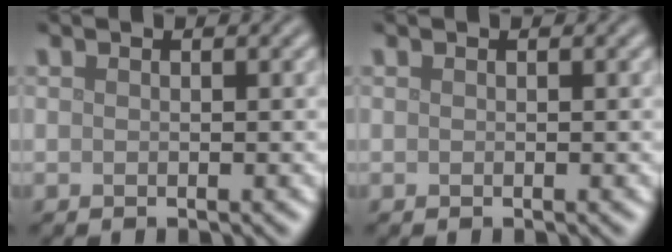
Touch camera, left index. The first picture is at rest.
{"total": 0.0}